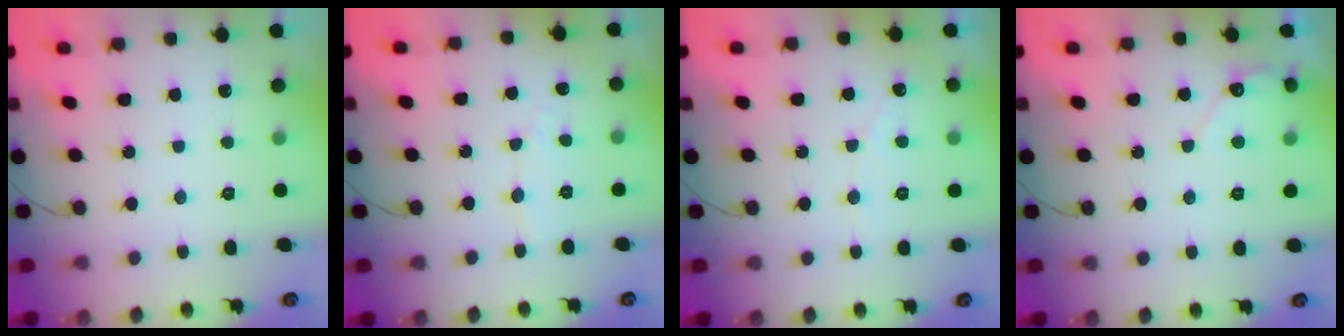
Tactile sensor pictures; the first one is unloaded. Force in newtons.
{"total": 3.0, "press": 2.9, "slide": 0.2}
{"total": 2.8, "press": 2.8, "slide": 0.2}
{"total": 3.9, "press": 3.9, "slide": 0.2}